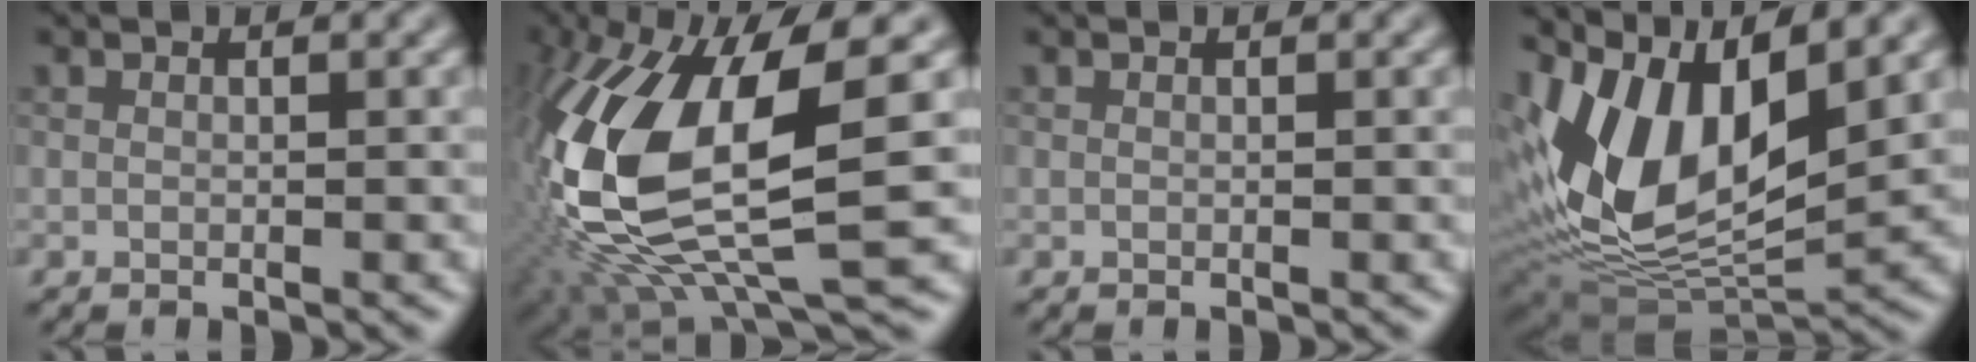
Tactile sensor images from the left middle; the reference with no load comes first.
{"total": 14.1, "force": [0.5, 5.9, 12.7], "torque": [-0.286, -0.014, 0.017]}
{"total": 0.0}
{"total": 12.2, "force": [3.2, 6.3, 9.9], "torque": [-0.202, 0.005, 0.059]}